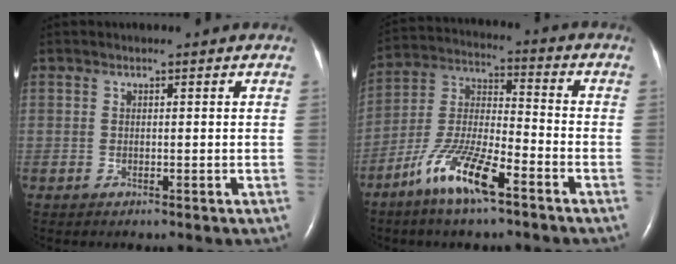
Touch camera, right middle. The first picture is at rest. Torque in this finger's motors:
{"motor_torque": [1.23, -0.91, 0.47, 0.21]}